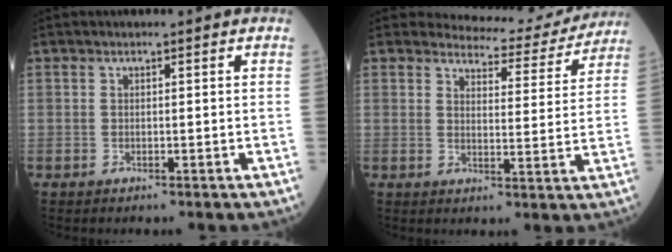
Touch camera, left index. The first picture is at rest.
{"total": 10.3, "force": [10.0, 2.2, 0.1], "torque": [0.010, -0.021, 0.107]}